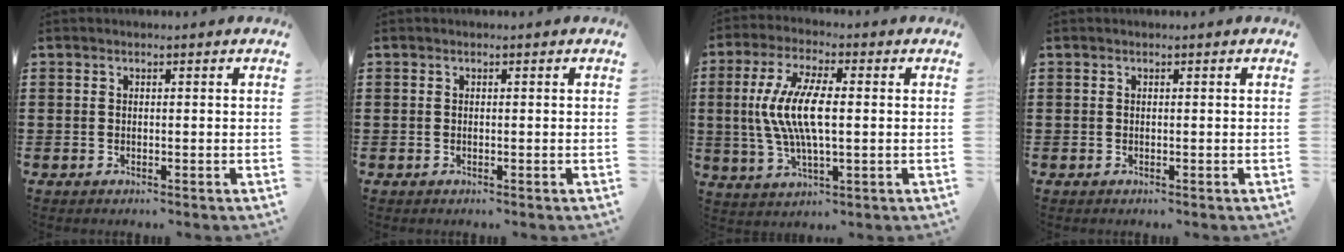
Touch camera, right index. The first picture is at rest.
{"total": 0.0}
{"total": 10.0, "force": [0.3, 3.2, 9.4], "torque": [-0.213, -0.007, -0.005]}
{"total": 0.0}